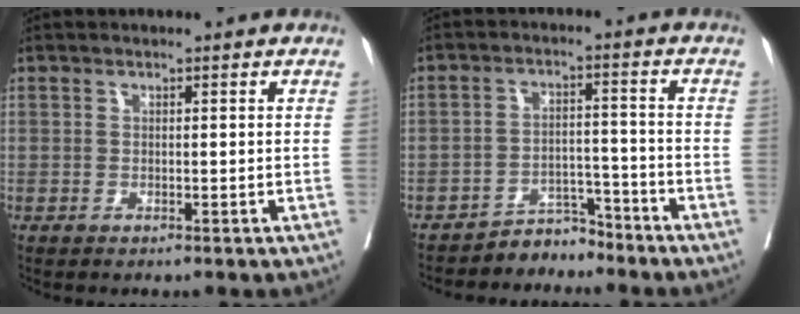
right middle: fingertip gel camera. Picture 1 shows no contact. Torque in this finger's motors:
{"motor_torque": [0.05, -0.86, -0.18, -0.02]}